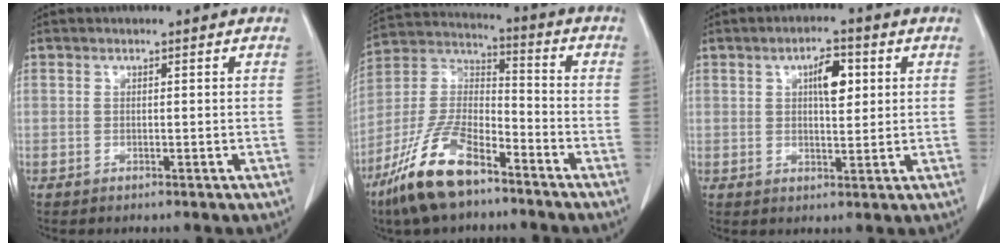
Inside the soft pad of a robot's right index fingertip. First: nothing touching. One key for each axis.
{"total": 14.7, "fx": -9.9, "fy": 5.0, "fz": 9.7, "tx": -0.207, "ty": -0.001, "tz": -0.191}
{"total": 5.2, "fx": 1.6, "fy": 1.9, "fz": 4.5, "tx": -0.074, "ty": 0.007, "tz": 0.025}